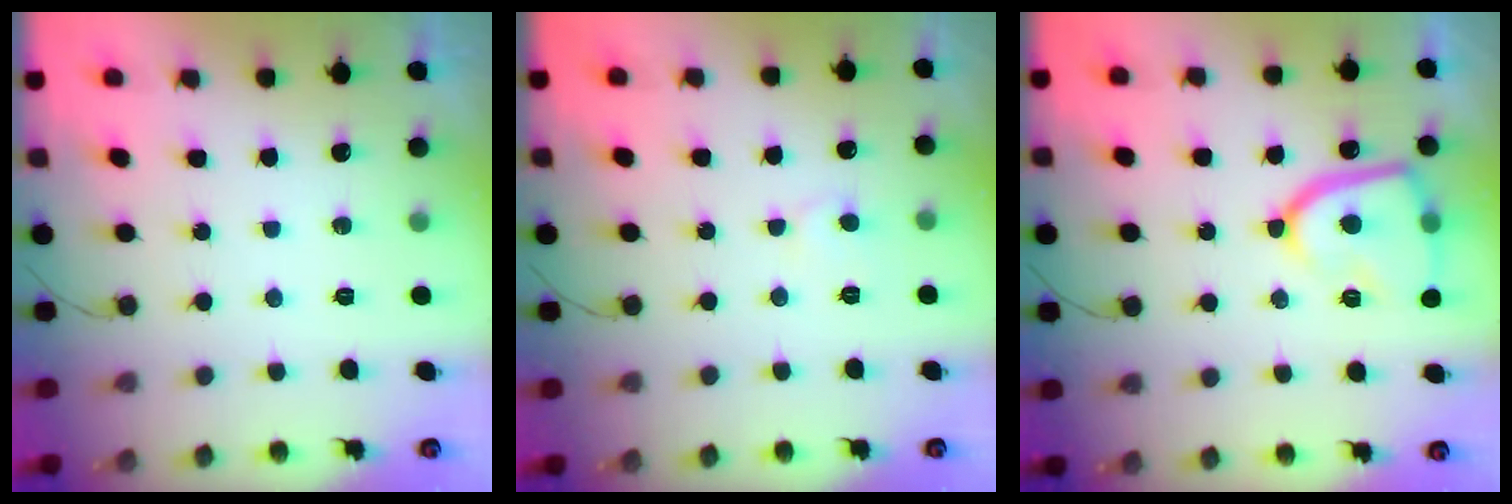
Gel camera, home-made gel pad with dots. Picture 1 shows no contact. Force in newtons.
{"total": 5.1, "press": 5.1, "slide": 0.5}
{"total": 15.7, "press": 15.6, "slide": 1.1}